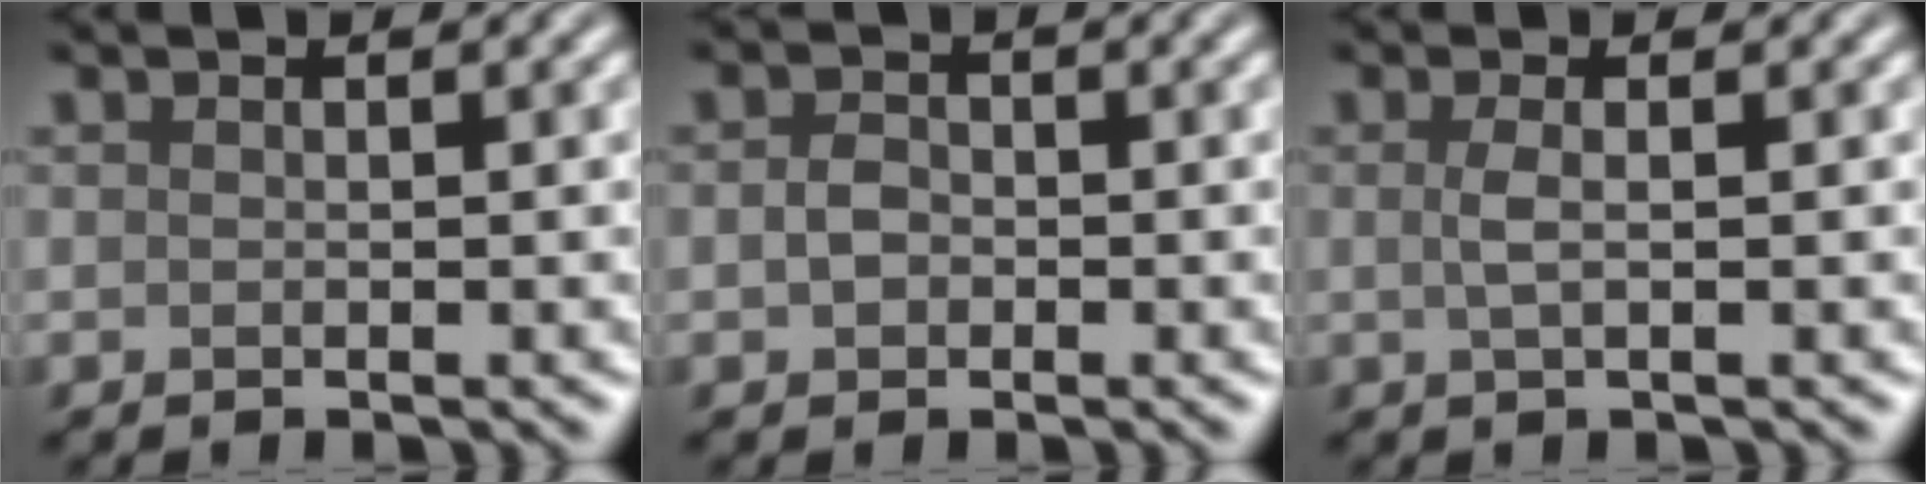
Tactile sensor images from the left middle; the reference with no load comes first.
{"total": 1.6, "force": [-0.3, 1.3, 0.9], "torque": [-0.023, 0.000, -0.010]}
{"total": 1.4, "force": [0.0, 0.4, 1.4], "torque": [-0.032, 0.003, -0.002]}